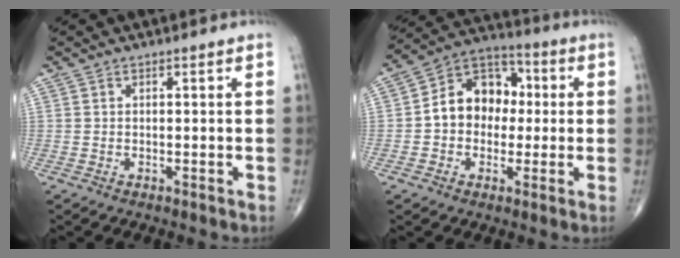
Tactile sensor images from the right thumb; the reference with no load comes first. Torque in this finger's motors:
{"motor_torque": [1.35, 1.69, 0.95, -0.20, 0.05]}